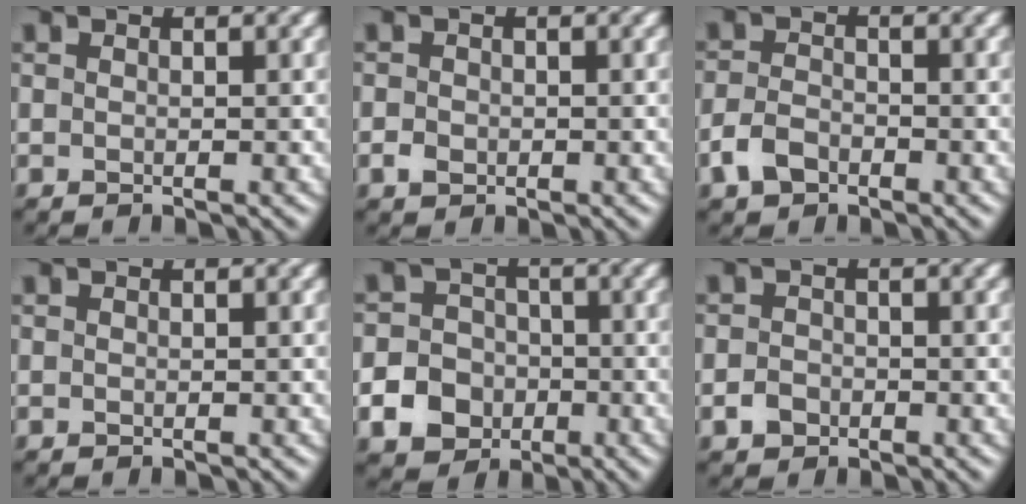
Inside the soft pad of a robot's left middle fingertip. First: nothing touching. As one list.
[{"total": 1.1, "force": [-0.8, 0.8, 0.2], "torque": [-0.001, -0.002, -0.015]}, {"total": 2.8, "force": [-2.2, 1.4, 1.0], "torque": [-0.024, -0.001, -0.048]}, {"total": 0.0}, {"total": 8.0, "force": [-4.0, 6.8, 1.6], "torque": [-0.031, -0.026, -0.084]}, {"total": 1.6, "force": [-1.2, 0.9, 0.2], "torque": [0.002, 0.001, -0.023]}]